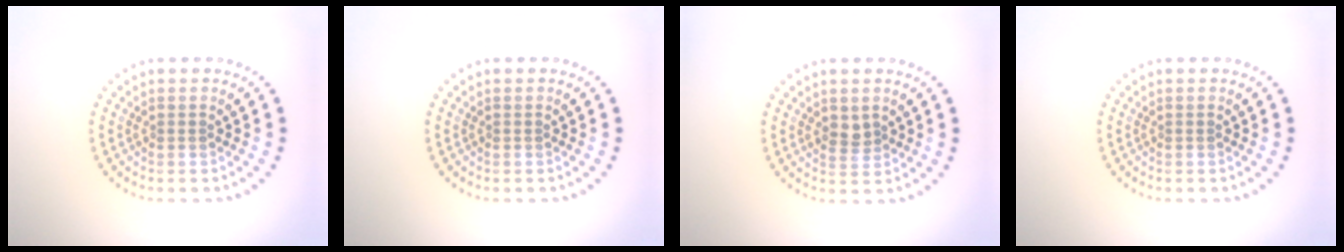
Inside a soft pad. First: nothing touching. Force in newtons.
{"total": 0.0}
{"total": 1.5, "press": 1.4, "slide": 0.6}
{"total": 0.0}